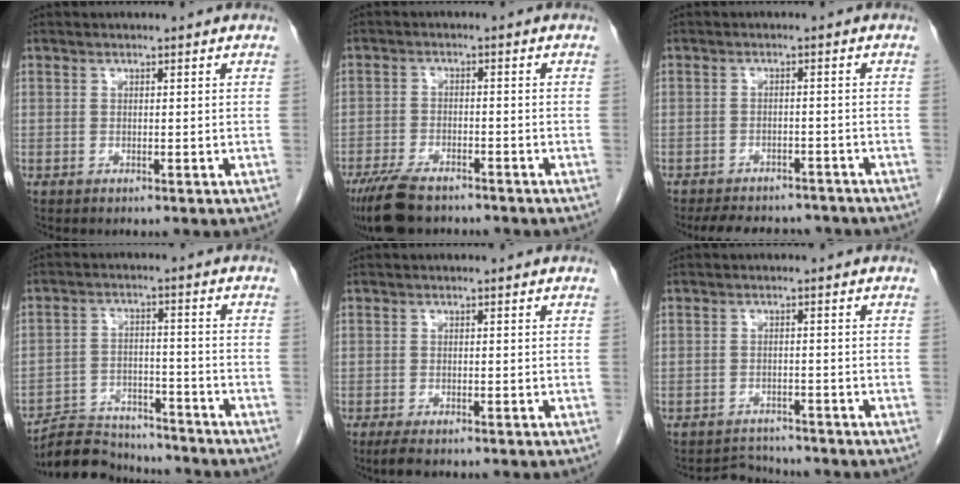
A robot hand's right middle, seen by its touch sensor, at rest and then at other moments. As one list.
[{"total": 9.0, "force": [-7.1, 3.1, 4.6], "torque": [-0.084, -0.015, -0.119]}, {"total": 11.4, "force": [-10.1, 3.9, 3.6], "torque": [-0.065, 0.002, -0.126]}, {"total": 10.7, "force": [-10.4, 2.3, 1.2], "torque": [-0.016, 0.019, -0.169]}, {"total": 2.6, "force": [-1.9, 0.6, 1.7], "torque": [-0.034, -0.008, -0.030]}, {"total": 3.2, "force": [-3.0, 0.4, -1.0], "torque": [0.015, -0.006, -0.047]}]